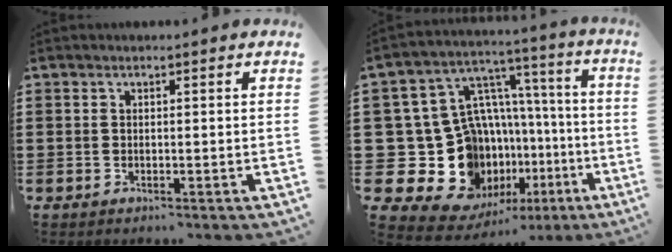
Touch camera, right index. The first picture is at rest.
{"total": 20.8, "force": [-4.8, 17.1, 10.8], "torque": [-0.257, -0.023, -0.037]}